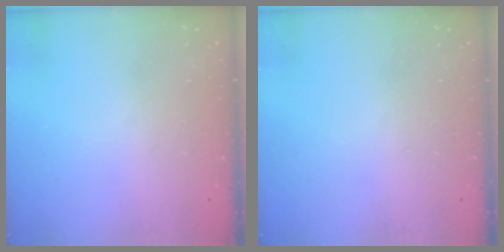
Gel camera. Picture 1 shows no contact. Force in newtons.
{"total": 0.0}